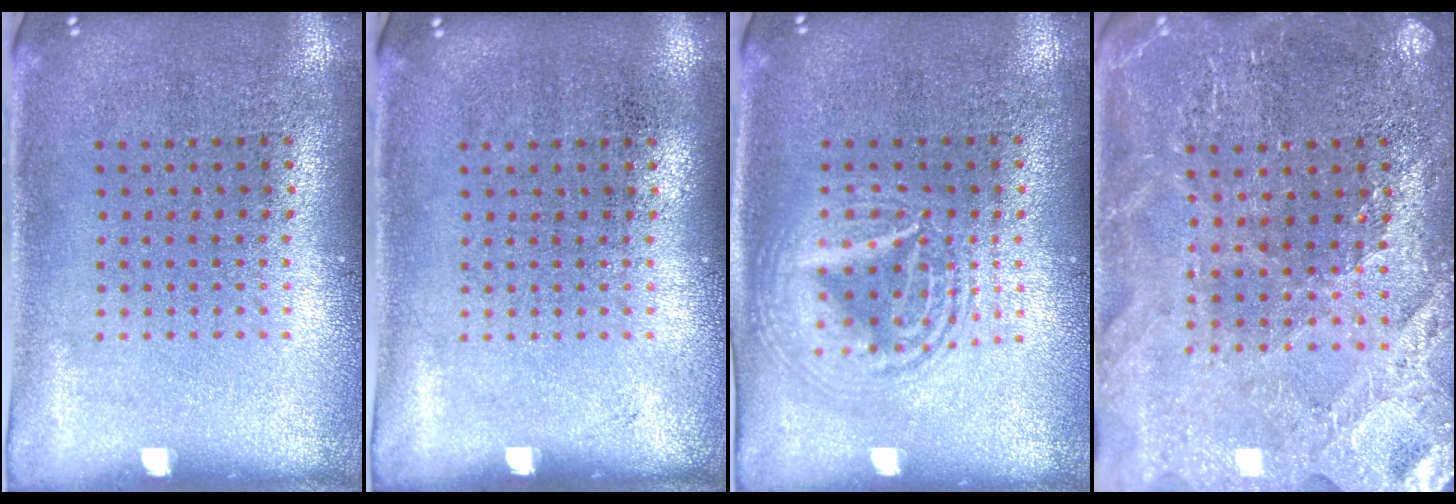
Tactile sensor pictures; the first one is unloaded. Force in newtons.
{"total": 0.0}
{"total": 2.6, "press": 2.6, "slide": 0.3}
{"total": 2.7, "press": 2.7, "slide": 0.3}